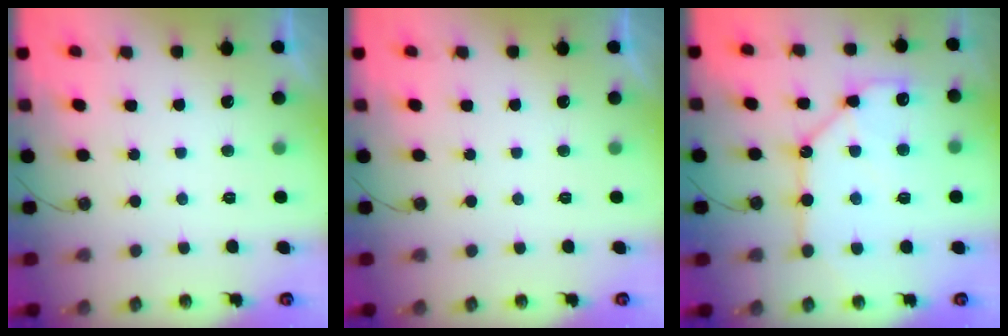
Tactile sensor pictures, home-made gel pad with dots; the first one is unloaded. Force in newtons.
{"total": 0.0}
{"total": 13.6, "press": 13.5, "slide": 1.3}